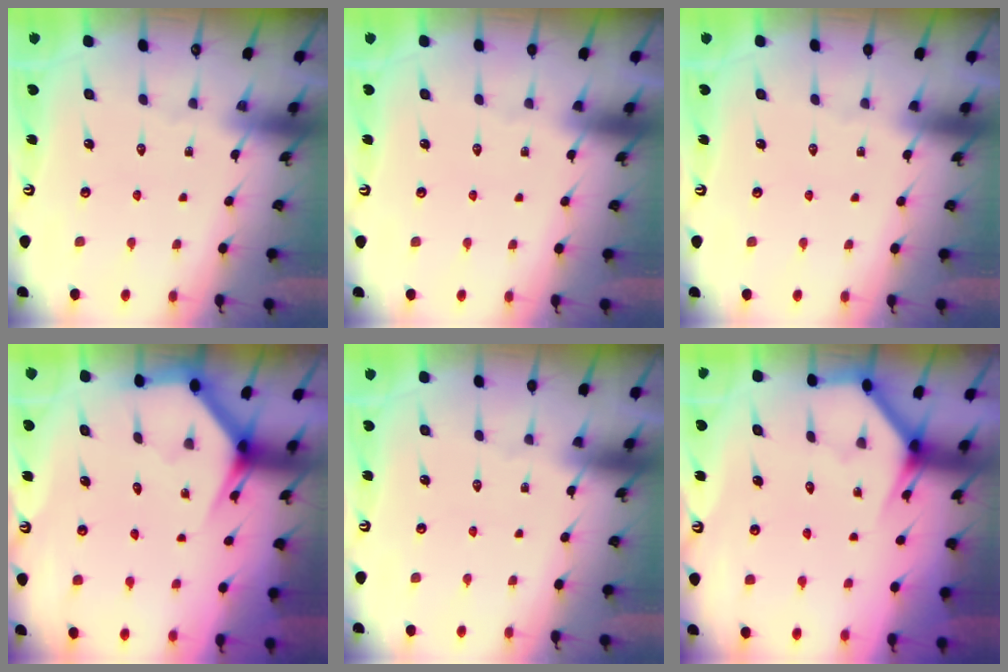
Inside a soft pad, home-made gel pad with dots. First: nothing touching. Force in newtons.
{"total": 0.0}
{"total": 0.0}
{"total": 3.3, "press": 3.3, "slide": 0.3}
{"total": 0.0}
{"total": 3.8, "press": 3.8, "slide": 0.3}